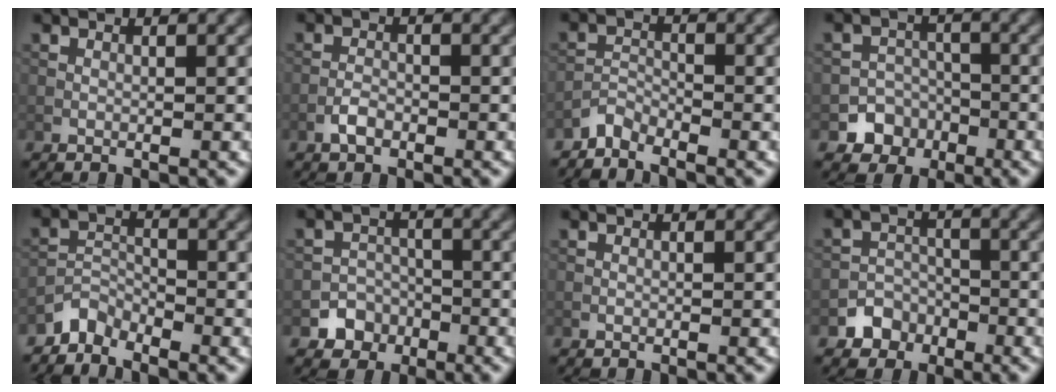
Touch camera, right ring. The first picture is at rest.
{"total": 1.6, "force": [-1.0, 0.8, 1.0], "torque": [-0.018, 0.003, -0.022]}
{"total": 2.0, "force": [-1.9, 0.5, 0.3], "torque": [-0.005, 0.007, -0.045]}
{"total": 3.9, "force": [-2.1, 3.2, 0.5], "torque": [0.028, 0.006, -0.041]}
{"total": 2.5, "force": [-2.3, 0.9, 0.2], "torque": [-0.001, 0.010, -0.053]}
{"total": 3.1, "force": [-1.8, 2.6, 0.3], "torque": [0.024, 0.007, -0.033]}
{"total": 0.0}
{"total": 2.8, "force": [-1.8, 2.1, 0.2], "torque": [0.014, 0.007, -0.031]}